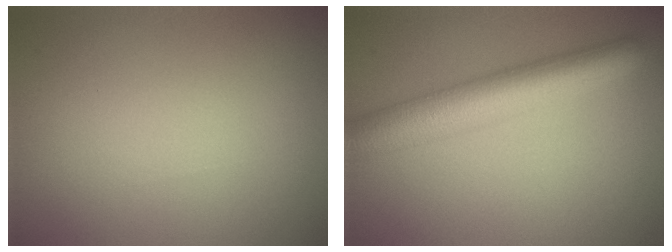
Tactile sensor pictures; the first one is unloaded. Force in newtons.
{"total": 6.5, "press": 6.5, "slide": 0.3}